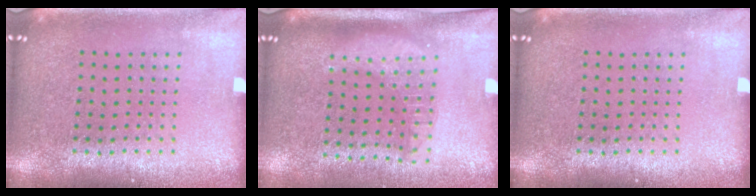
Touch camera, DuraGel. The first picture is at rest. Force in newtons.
{"total": 1.8, "press": 1.6, "slide": 1.0}
{"total": 0.0}